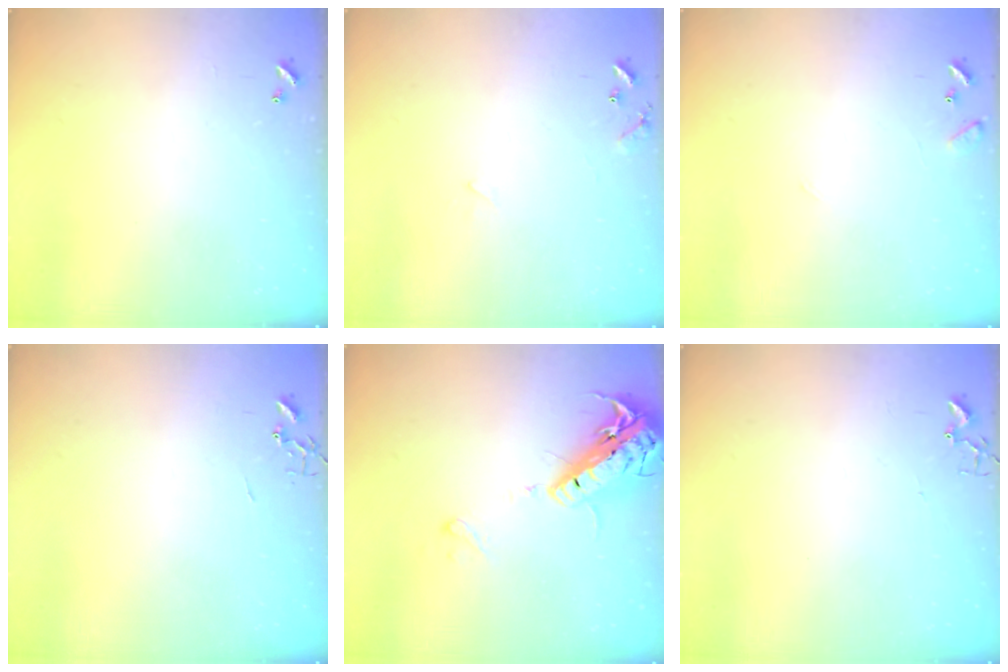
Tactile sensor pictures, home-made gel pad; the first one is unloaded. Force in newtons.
{"total": 6.1, "press": 6.1, "slide": 0.5}
{"total": 8.4, "press": 8.4, "slide": 0.5}
{"total": 0.0}
{"total": 17.5, "press": 17.2, "slide": 3.6}
{"total": 1.9, "press": 1.9, "slide": 0.2}